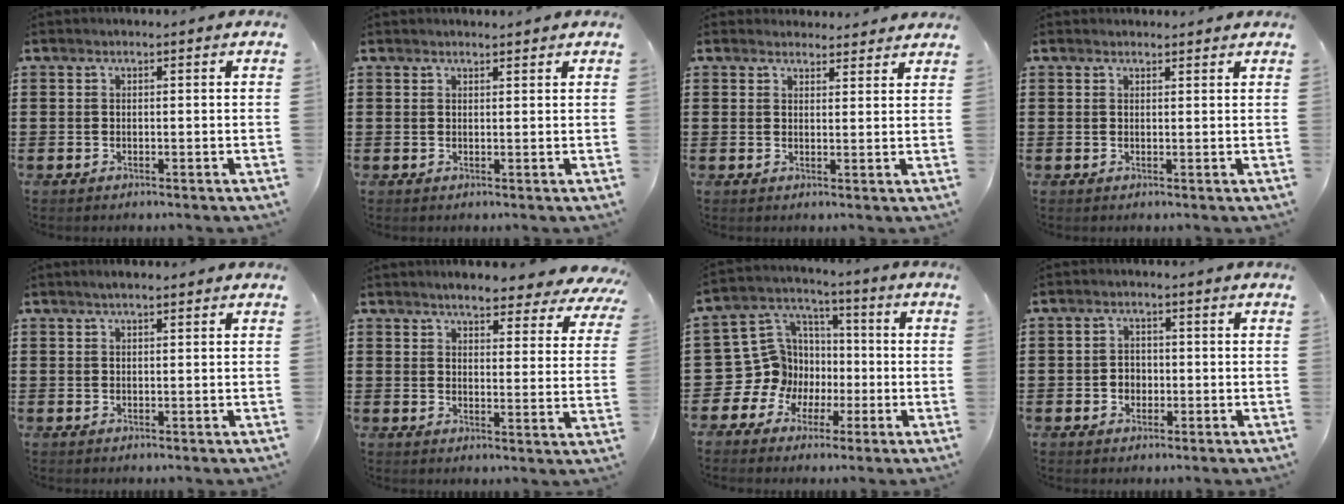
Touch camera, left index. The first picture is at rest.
{"total": 1.1, "force": [1.1, 0.1, 0.3], "torque": [-0.007, 0.001, 0.021]}
{"total": 2.6, "force": [2.5, 0.6, 0.1], "torque": [-0.001, -0.008, 0.047]}
{"total": 1.1, "force": [1.1, 0.3, 0.0], "torque": [-0.002, 0.001, 0.022]}
{"total": 1.5, "force": [1.1, 0.2, 0.9], "torque": [-0.019, 0.003, 0.020]}
{"total": 4.9, "force": [4.6, 0.4, 1.7], "torque": [-0.044, -0.023, 0.078]}
{"total": 10.8, "force": [-1.4, 10.6, 2.0], "torque": [-0.101, -0.002, -0.017]}
{"total": 2.2, "force": [-0.4, 1.9, 0.9], "torque": [-0.023, 0.005, -0.012]}